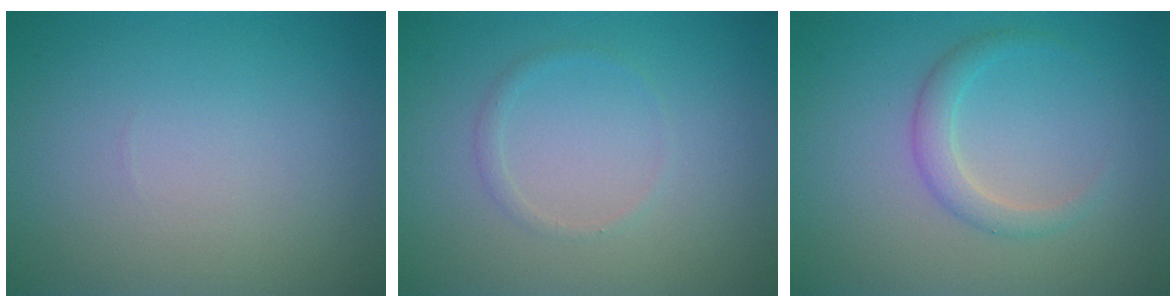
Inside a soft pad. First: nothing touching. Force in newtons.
{"total": 0.8, "press": 0.8, "slide": 0.0}
{"total": 2.0, "press": 2.0, "slide": 0.0}